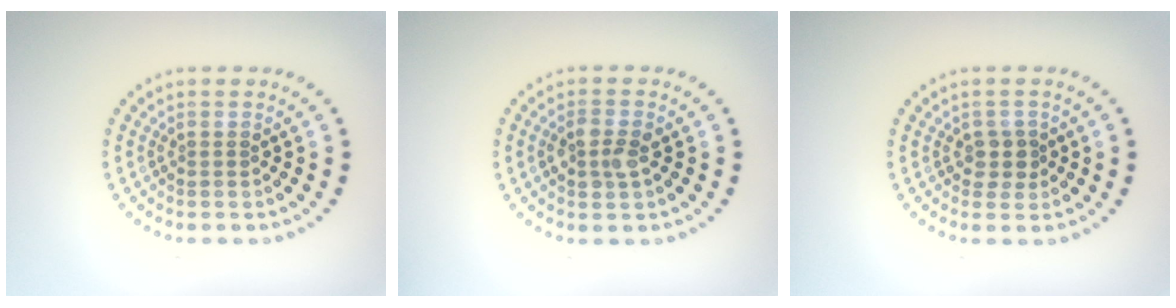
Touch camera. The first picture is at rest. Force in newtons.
{"total": 2.3, "press": 2.3, "slide": 0.2}
{"total": 1.8, "press": 1.6, "slide": 0.9}